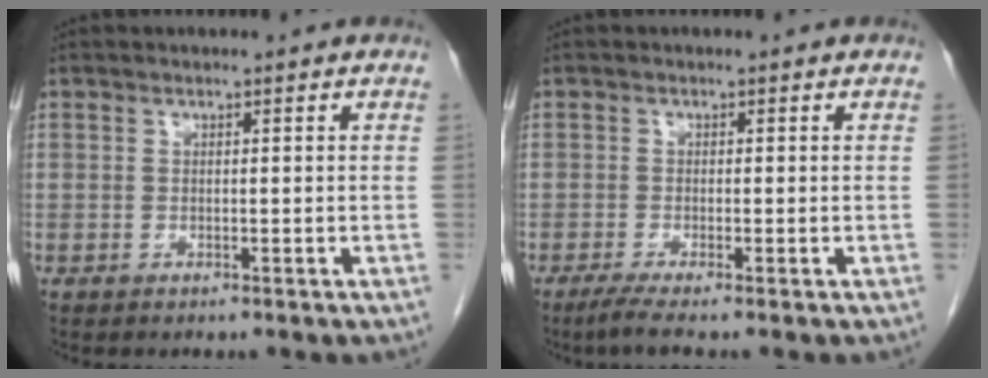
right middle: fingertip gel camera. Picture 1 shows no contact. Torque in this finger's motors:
{"motor_torque": [0.40, -0.18, 0.02, 0.03]}